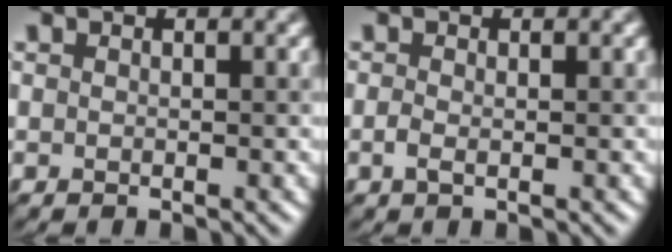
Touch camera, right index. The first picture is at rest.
{"total": 0.7, "force": [0.0, 0.4, 0.6], "torque": [-0.013, 0.004, -0.003]}